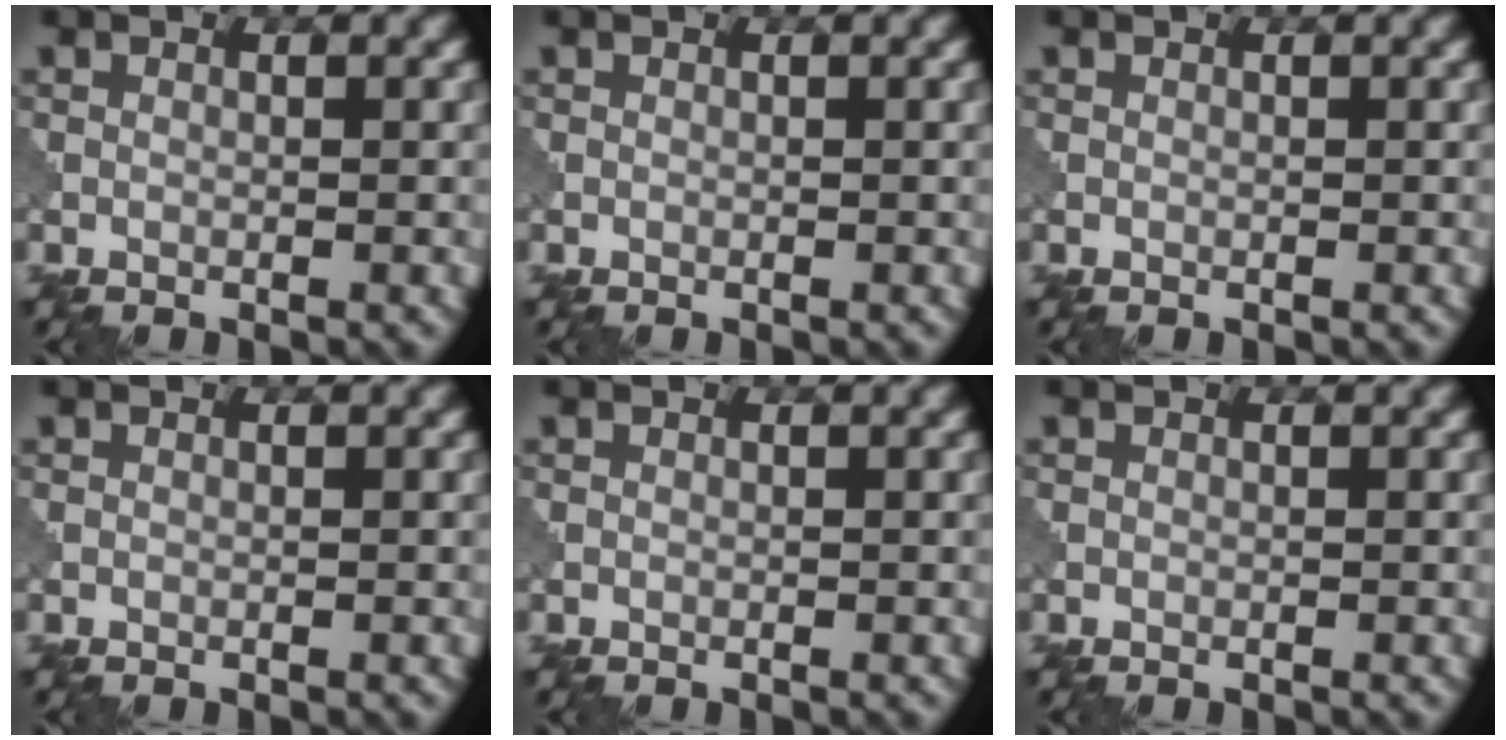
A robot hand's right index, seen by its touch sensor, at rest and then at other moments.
{"total": 0.0}
{"total": 0.0}
{"total": 0.0}
{"total": 0.0}
{"total": 0.0}